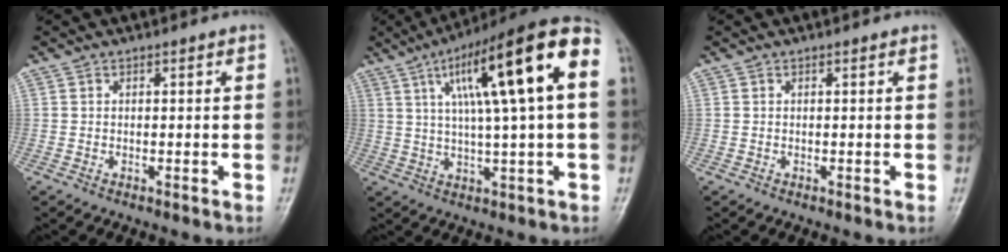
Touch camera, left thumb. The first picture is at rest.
{"total": 19.7, "force": [4.9, 3.3, 18.8], "torque": [-0.298, 0.023, 0.070]}
{"total": 0.0}